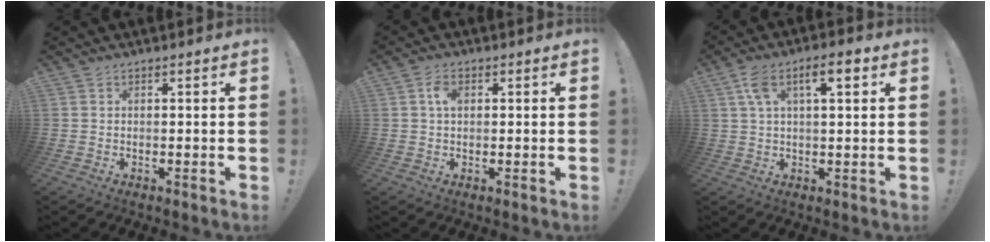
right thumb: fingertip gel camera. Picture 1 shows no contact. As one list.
[{"total": 3.6, "force": [0.8, 2.3, 2.7], "torque": [-0.040, 0.002, 0.009]}, {"total": 8.5, "force": [3.3, 3.1, 7.2], "torque": [-0.110, -0.001, 0.052]}]